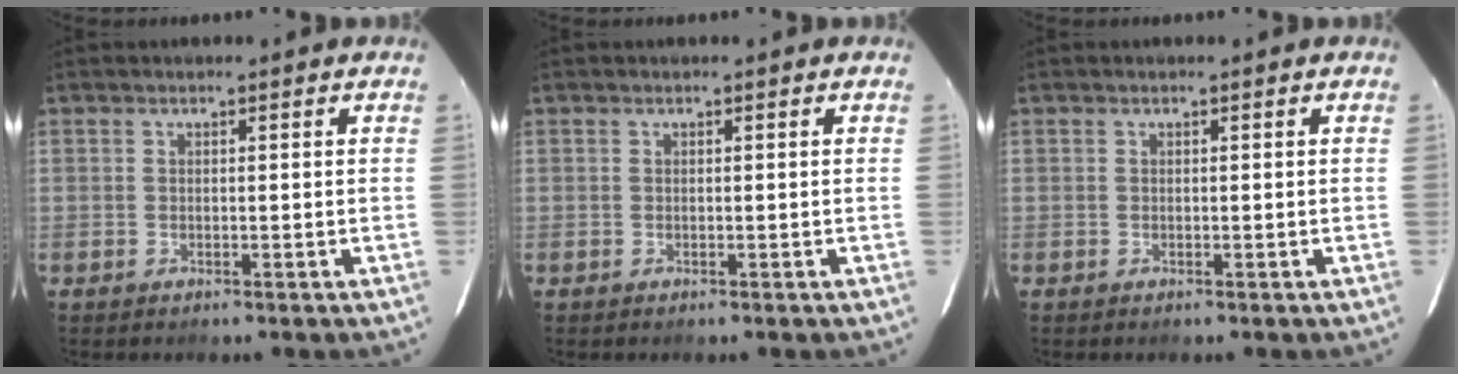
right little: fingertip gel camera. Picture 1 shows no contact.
{"total": 0.0}
{"total": 0.0}